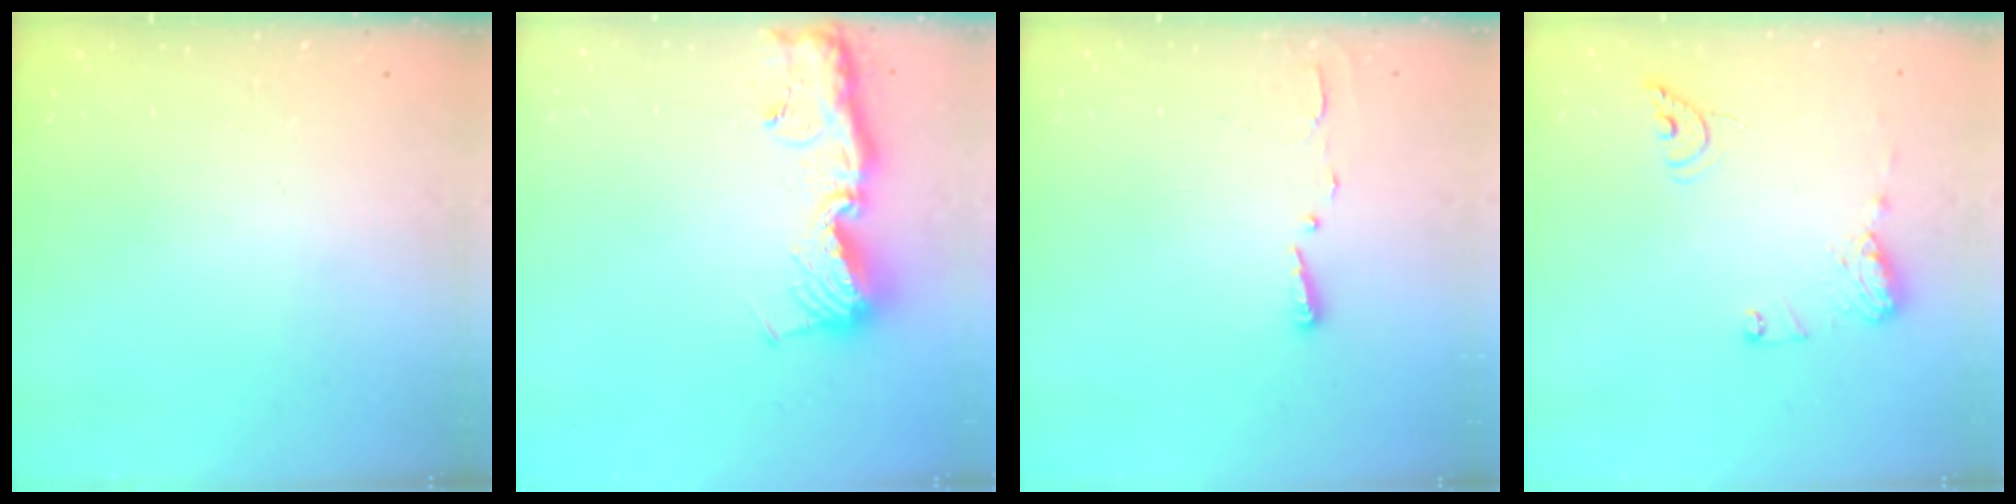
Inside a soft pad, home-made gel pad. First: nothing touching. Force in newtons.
{"total": 13.2, "press": 13.1, "slide": 1.3}
{"total": 2.7, "press": 2.7, "slide": 0.4}
{"total": 10.4, "press": 10.3, "slide": 0.9}